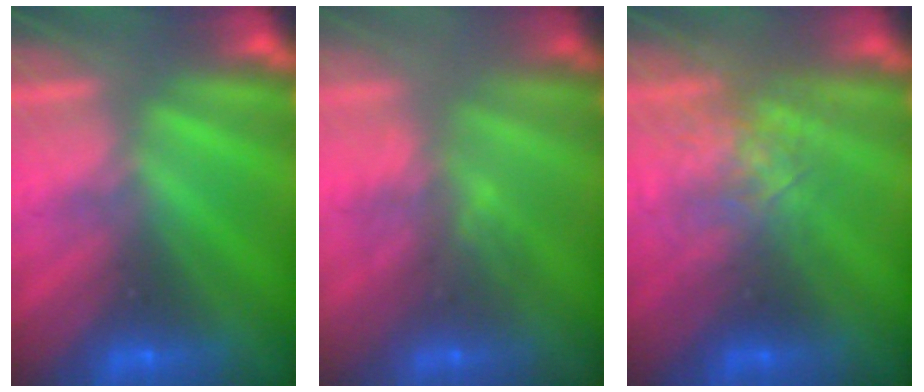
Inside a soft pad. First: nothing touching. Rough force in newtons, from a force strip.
{"total": 2.9}
{"total": 2.6}